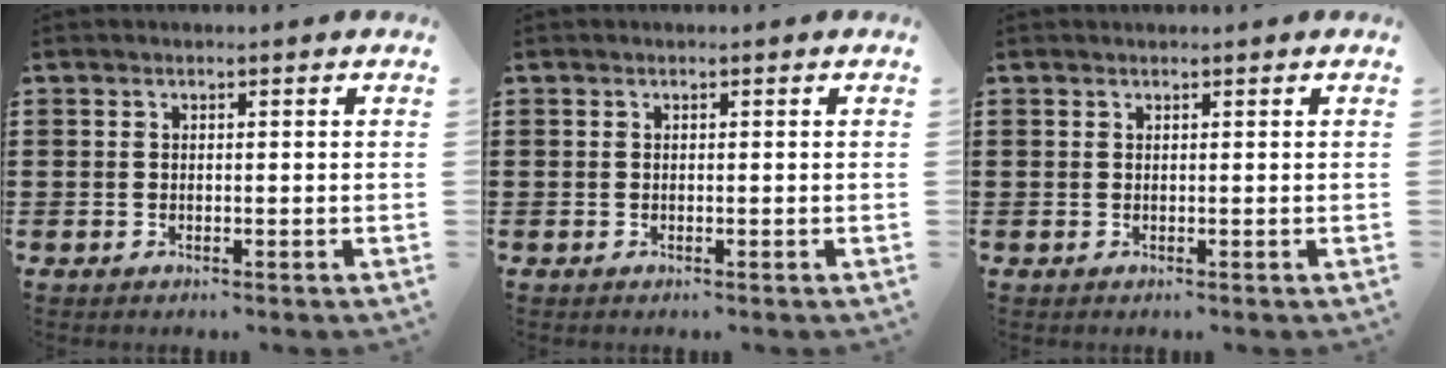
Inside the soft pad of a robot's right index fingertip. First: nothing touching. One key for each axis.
{"total": 0.0}
{"total": 0.0}